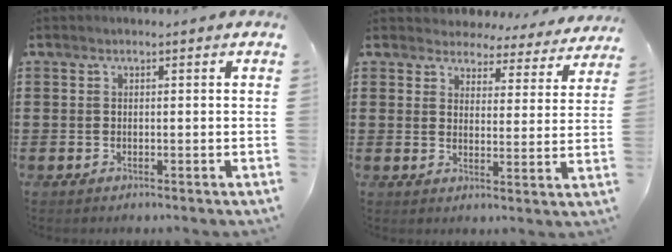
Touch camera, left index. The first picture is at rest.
{"total": 4.2, "force": [4.0, 1.0, 0.3], "torque": [-0.022, -0.030, 0.068]}